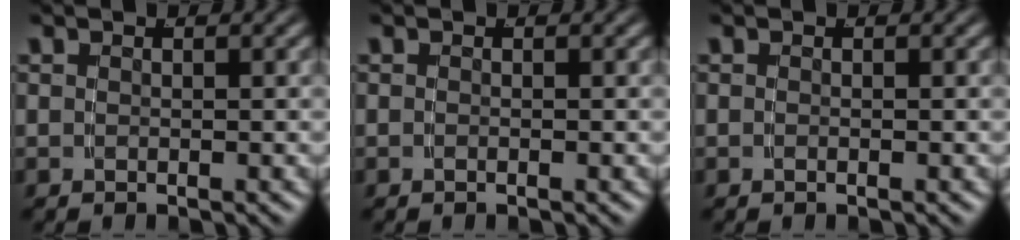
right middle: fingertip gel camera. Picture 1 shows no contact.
{"total": 0.0}
{"total": 0.0}